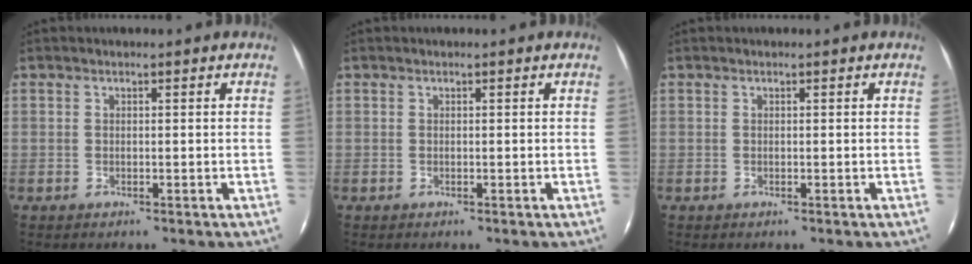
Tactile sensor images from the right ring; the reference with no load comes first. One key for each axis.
{"total": 0.0}
{"total": 0.0}